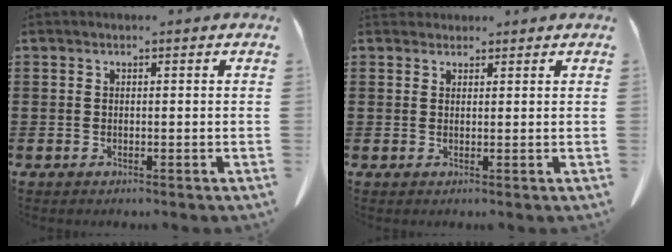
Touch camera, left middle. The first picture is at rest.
{"total": 1.7, "force": [1.5, 0.7, 0.2], "torque": [-0.008, 0.003, 0.031]}